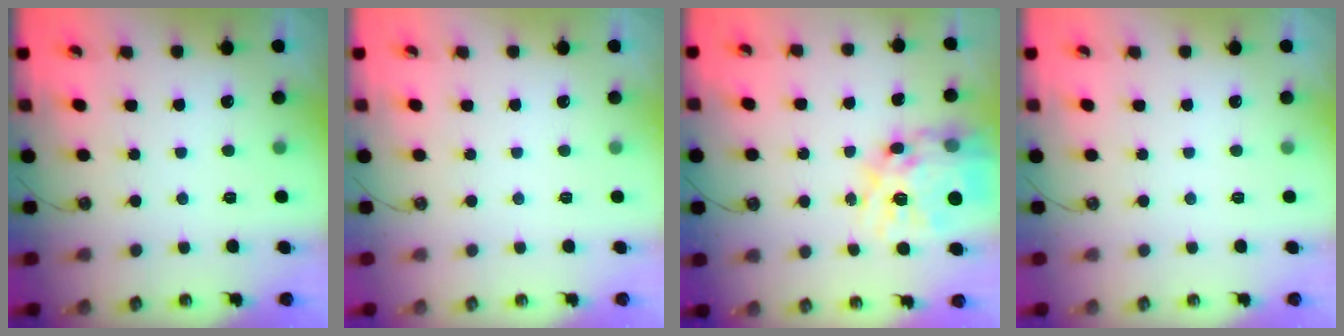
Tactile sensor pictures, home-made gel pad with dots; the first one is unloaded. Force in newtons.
{"total": 0.0}
{"total": 22.1, "press": 22.0, "slide": 2.0}
{"total": 0.0}